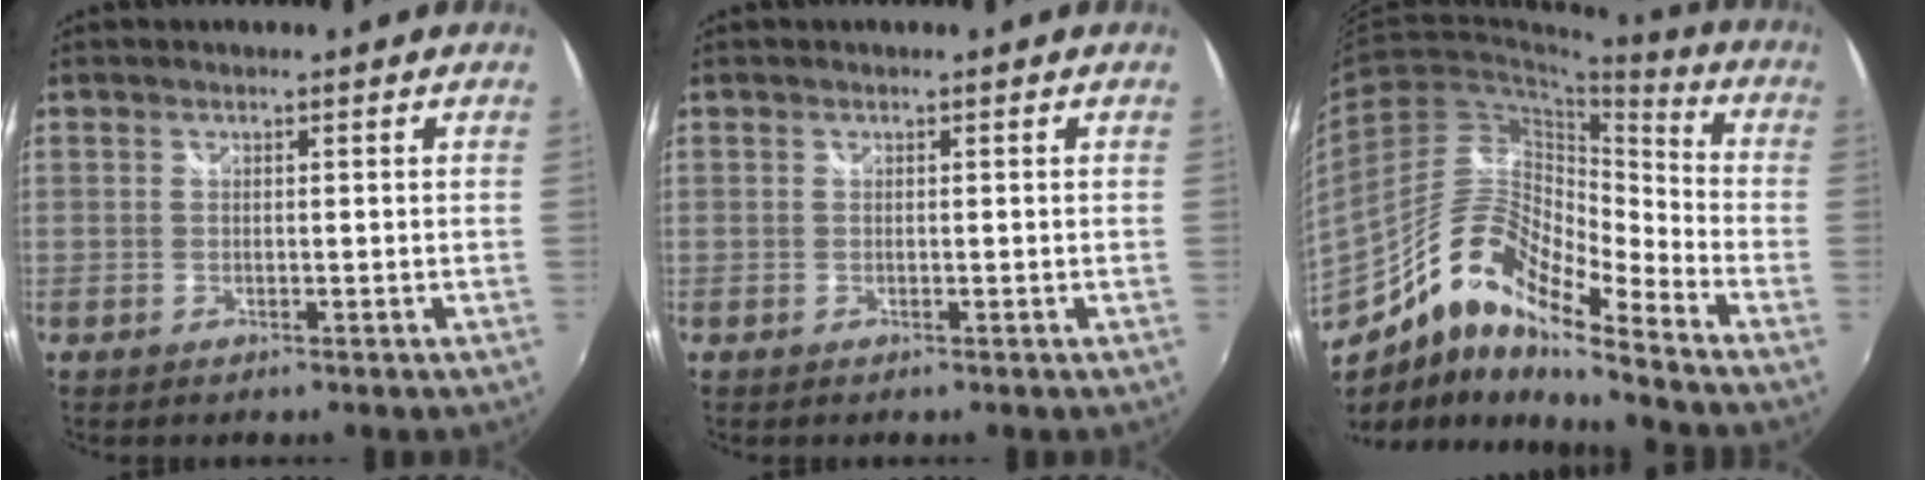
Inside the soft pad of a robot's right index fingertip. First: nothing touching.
{"total": 0.0}
{"total": 13.9, "force": [-9.6, 3.6, 9.4], "torque": [-0.165, 0.015, -0.193]}